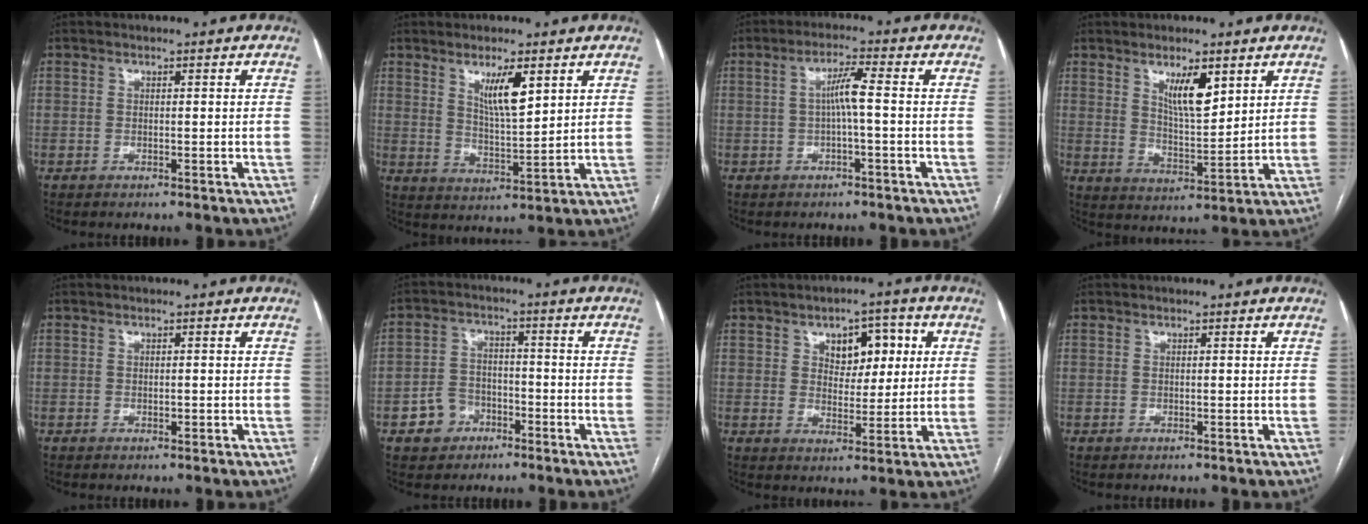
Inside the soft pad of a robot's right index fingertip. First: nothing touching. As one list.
[{"total": 6.6, "force": [3.4, 1.1, 5.6], "torque": [-0.099, -0.010, 0.064]}, {"total": 4.1, "force": [-0.1, 0.0, 4.1], "torque": [-0.073, 0.014, 0.000]}, {"total": 7.2, "force": [3.9, 2.0, 5.7], "torque": [-0.101, -0.008, 0.073]}, {"total": 0.7, "force": [-0.2, 0.2, 0.6], "torque": [-0.012, -0.001, -0.002]}, {"total": 5.7, "force": [-2.9, 4.6, 1.6], "torque": [-0.030, 0.017, -0.043]}, {"total": 7.3, "force": [2.6, 4.3, 5.3], "torque": [-0.064, 0.018, 0.042]}, {"total": 0.0}]